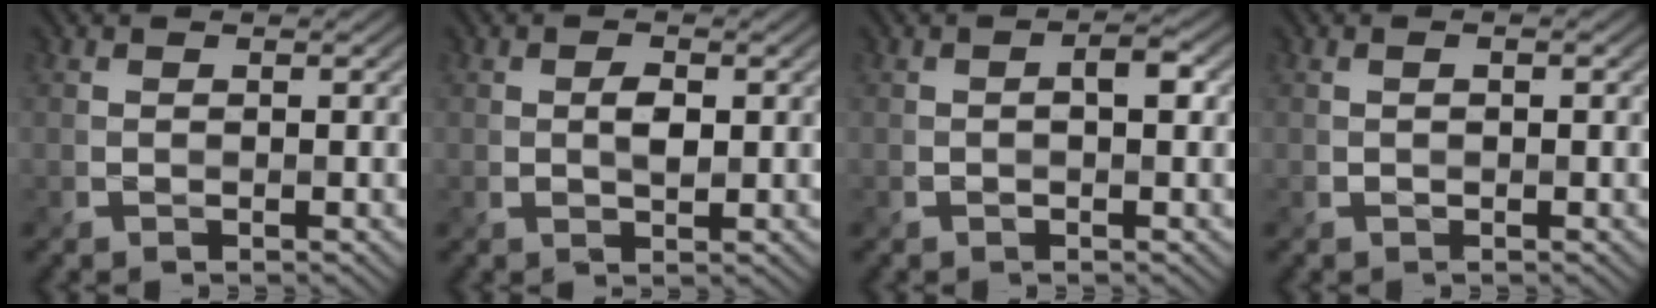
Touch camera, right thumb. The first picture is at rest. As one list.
[{"total": 1.8, "force": [0.2, 0.9, 1.6], "torque": [-0.029, -0.001, 0.002]}, {"total": 2.3, "force": [-0.1, 1.0, 2.0], "torque": [-0.027, 0.002, -0.006]}, {"total": 0.9, "force": [0.2, 0.4, 0.8], "torque": [-0.013, 0.002, 0.006]}]